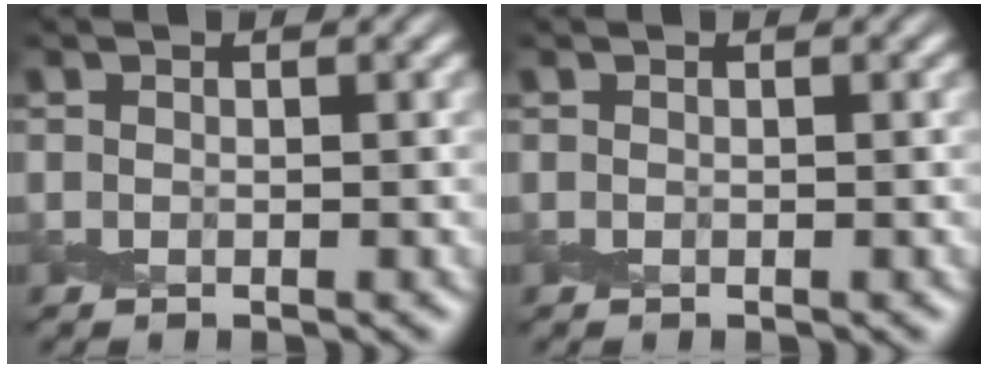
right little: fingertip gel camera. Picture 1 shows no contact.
{"total": 0.0}